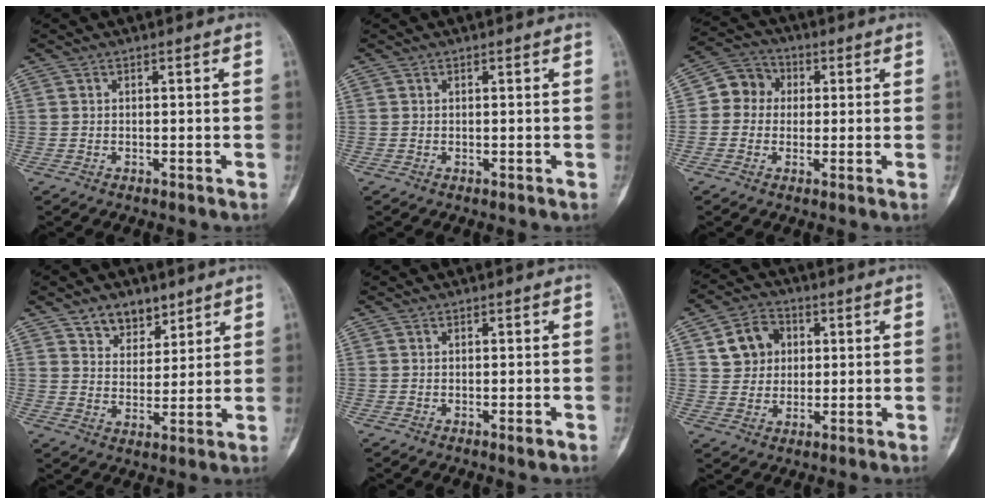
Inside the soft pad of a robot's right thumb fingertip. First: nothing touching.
{"total": 0.0}
{"total": 7.0, "force": [0.7, 6.3, 3.0], "torque": [-0.023, 0.014, -0.002]}
{"total": 7.4, "force": [5.1, 4.6, 2.8], "torque": [-0.013, -0.033, 0.092]}
{"total": 1.0, "force": [-0.4, 0.2, 0.9], "torque": [-0.016, -0.003, -0.004]}
{"total": 8.4, "force": [2.4, 7.1, 3.6], "torque": [-0.029, -0.002, 0.041]}